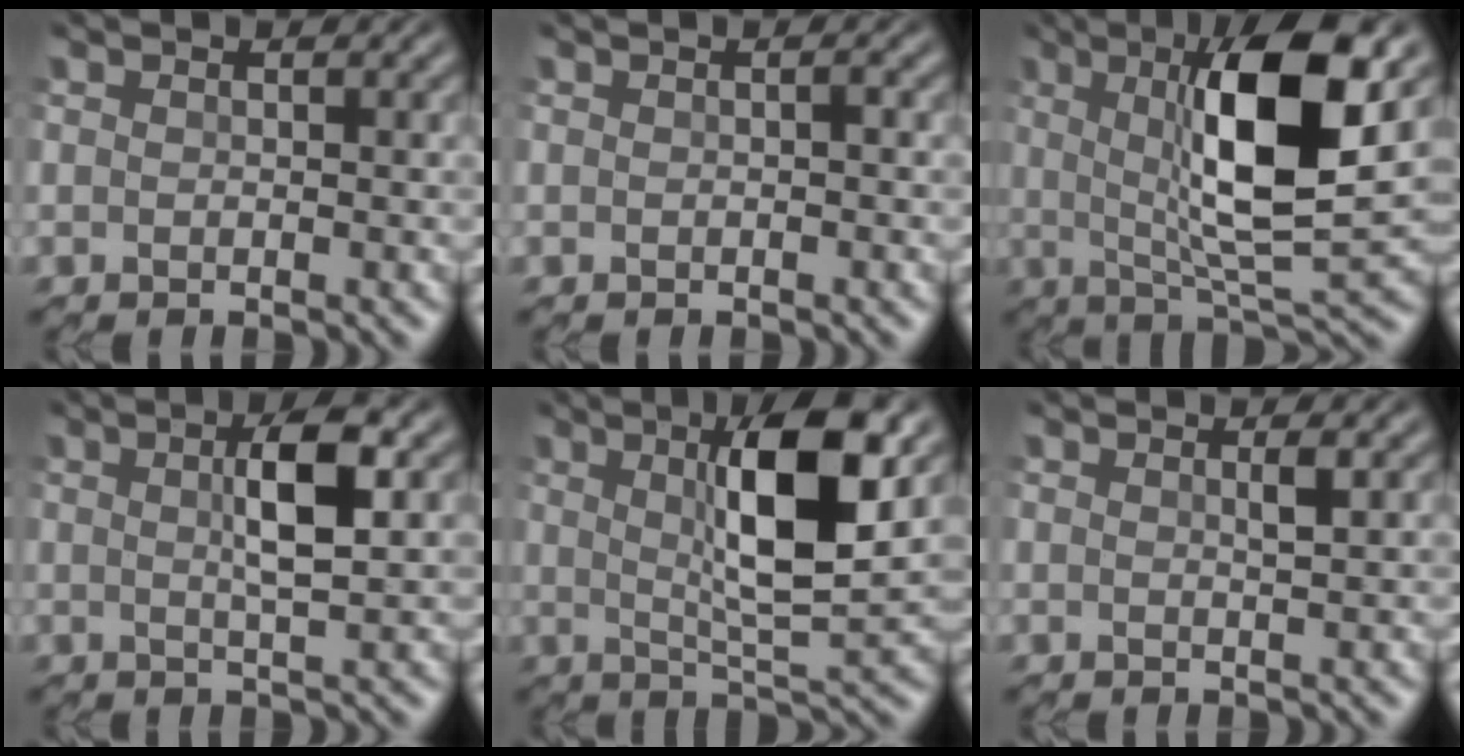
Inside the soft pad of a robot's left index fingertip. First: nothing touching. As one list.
[{"total": 0.6, "force": [-0.1, 0.1, 0.6], "torque": [-0.011, 0.002, -0.002]}, {"total": 9.8, "force": [2.1, 1.9, 9.3], "torque": [-0.154, 0.002, 0.040]}, {"total": 3.9, "force": [1.0, 0.5, 3.8], "torque": [-0.077, 0.009, 0.017]}, {"total": 7.9, "force": [2.2, 1.4, 7.5], "torque": [-0.123, 0.004, 0.036]}, {"total": 1.0, "force": [0.3, 0.0, 0.9], "torque": [-0.021, -0.001, 0.010]}]